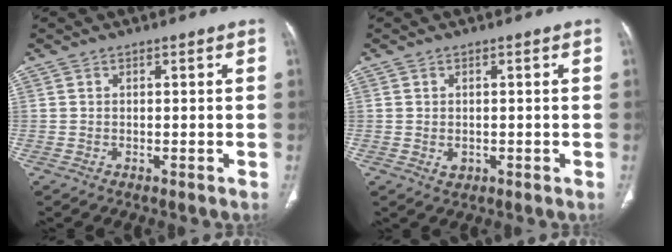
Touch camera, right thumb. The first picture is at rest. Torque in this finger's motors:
{"motor_torque": [-0.08, 0.17, 0.24, 0.34, 0.00]}